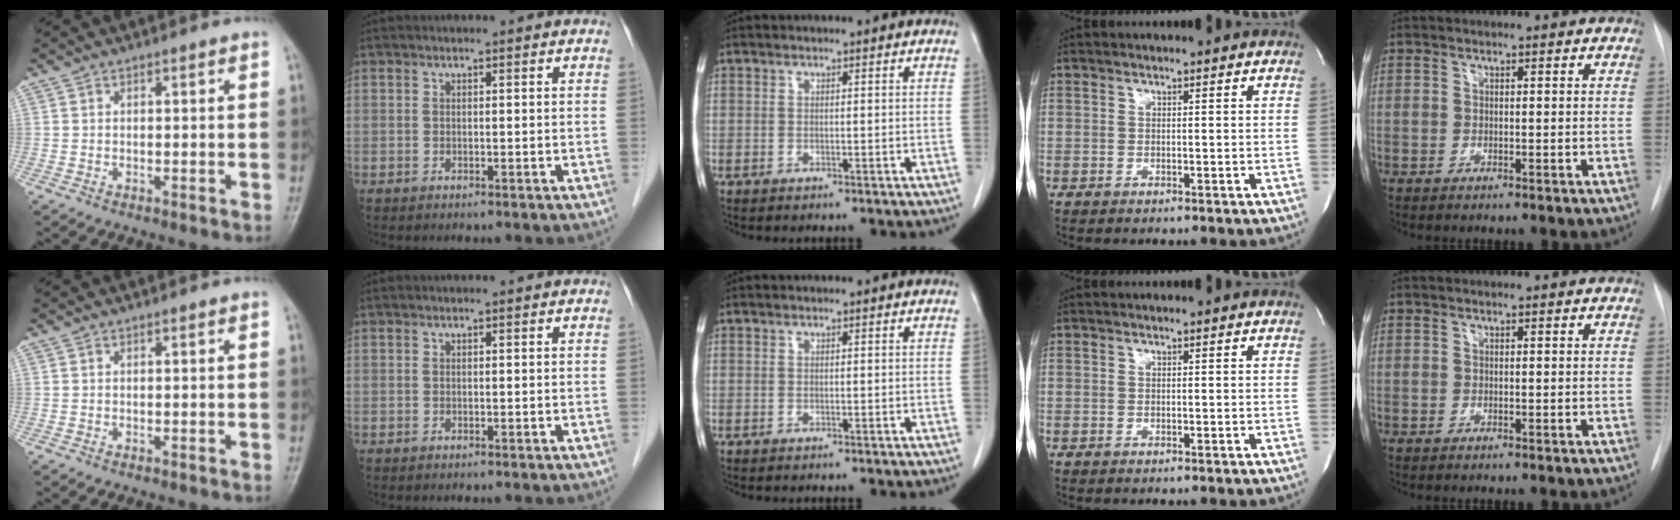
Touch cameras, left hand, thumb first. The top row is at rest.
{}